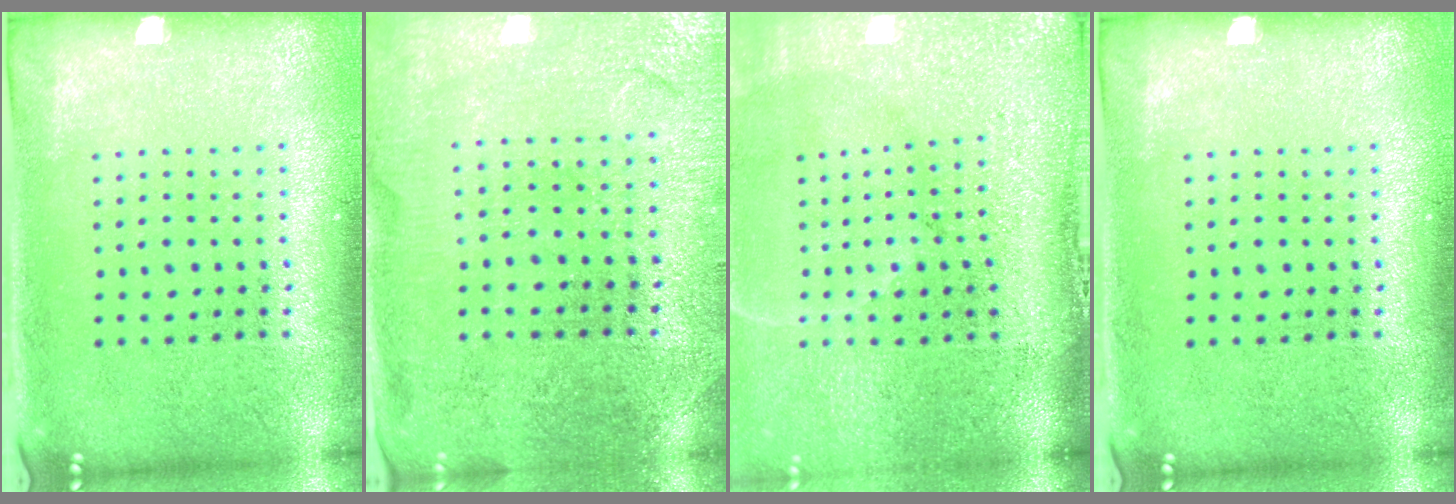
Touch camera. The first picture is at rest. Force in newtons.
{"total": 1.0, "press": 0.9, "slide": 0.3}
{"total": 4.8, "press": 4.0, "slide": 2.7}
{"total": 0.0}